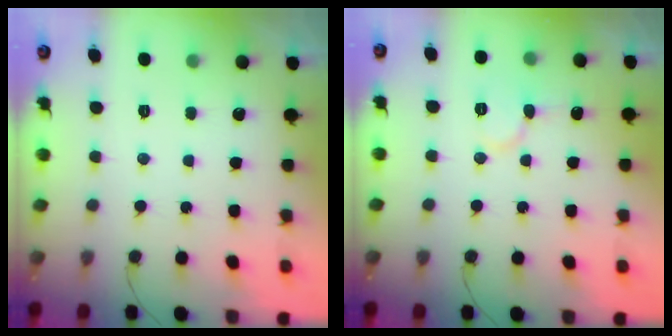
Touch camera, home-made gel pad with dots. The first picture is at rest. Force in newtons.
{"total": 6.7, "press": 6.7, "slide": 0.7}